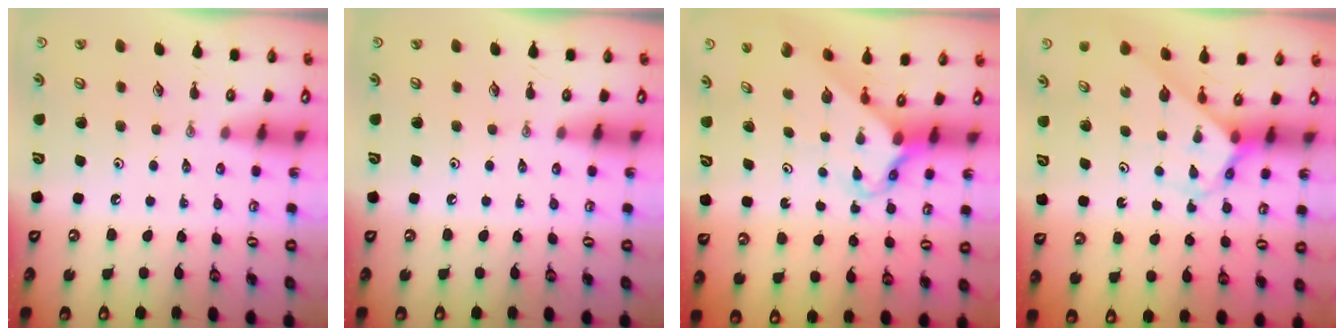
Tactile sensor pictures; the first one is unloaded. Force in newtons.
{"total": 0.0}
{"total": 2.7, "press": 2.7, "slide": 0.2}
{"total": 3.3, "press": 3.3, "slide": 0.1}